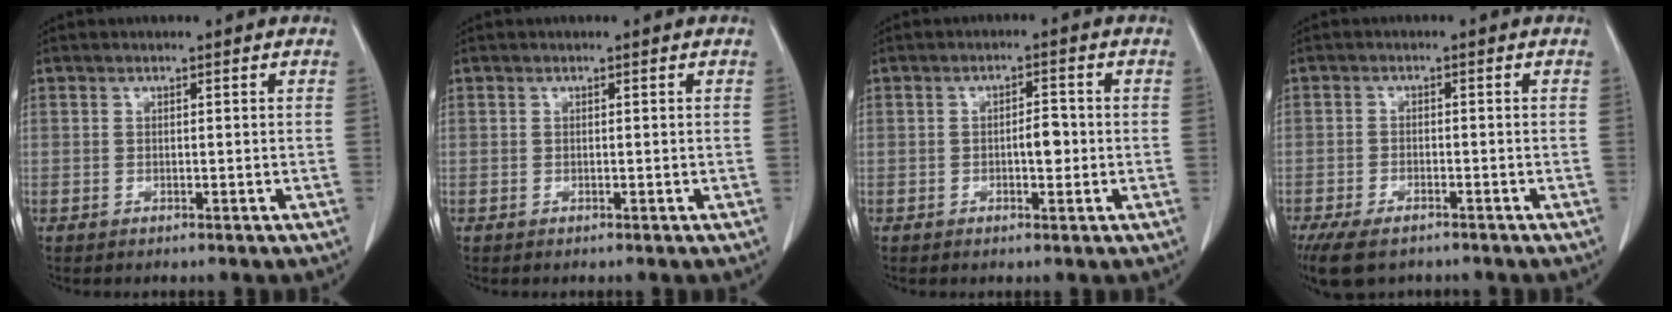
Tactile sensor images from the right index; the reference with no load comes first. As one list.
[{"total": 0.0}, {"total": 2.9, "force": [-0.5, 1.1, 2.6], "torque": [-0.039, 0.004, -0.006]}, {"total": 7.7, "force": [-5.8, 3.1, 4.0], "torque": [-0.069, -0.010, -0.092]}]